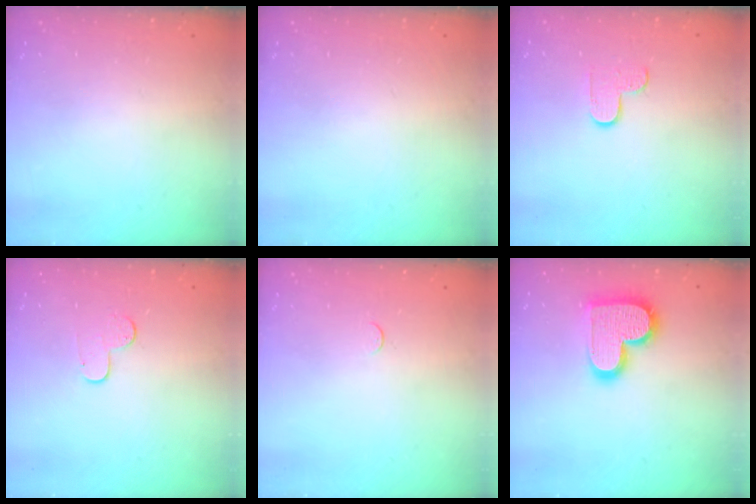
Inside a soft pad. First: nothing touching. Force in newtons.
{"total": 0.0}
{"total": 3.6, "press": 3.6, "slide": 0.4}
{"total": 5.9, "press": 5.9, "slide": 0.6}
{"total": 2.4, "press": 2.4, "slide": 0.3}
{"total": 16.8, "press": 16.7, "slide": 1.2}